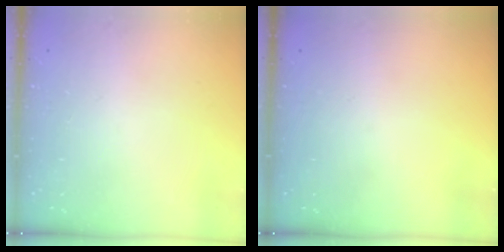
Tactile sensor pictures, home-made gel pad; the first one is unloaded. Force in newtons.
{"total": 0.0}